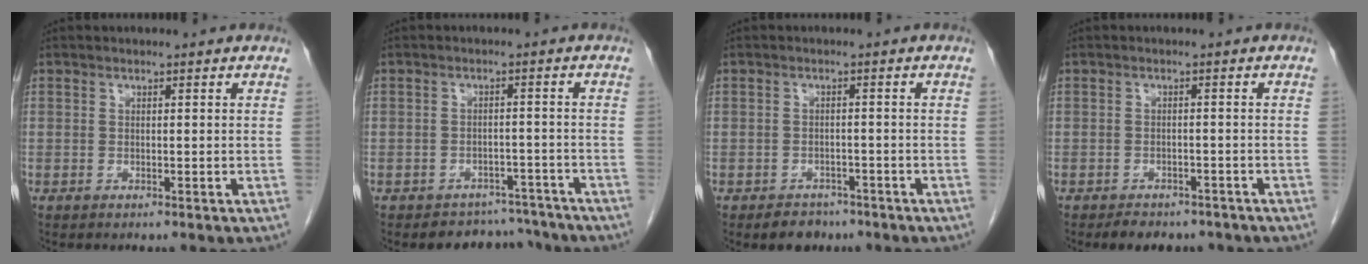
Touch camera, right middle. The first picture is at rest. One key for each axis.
{"total": 5.4, "fx": -4.7, "fy": 2.5, "fz": -0.8, "tx": 0.024, "ty": 0.025, "tz": -0.062}
{"total": 3.6, "fx": -2.6, "fy": 2.3, "fz": 1.0, "tx": -0.016, "ty": 0.005, "tz": -0.034}
{"total": 5.5, "fx": -4.5, "fy": 2.6, "fz": 1.7, "tx": -0.020, "ty": 0.003, "tz": -0.057}